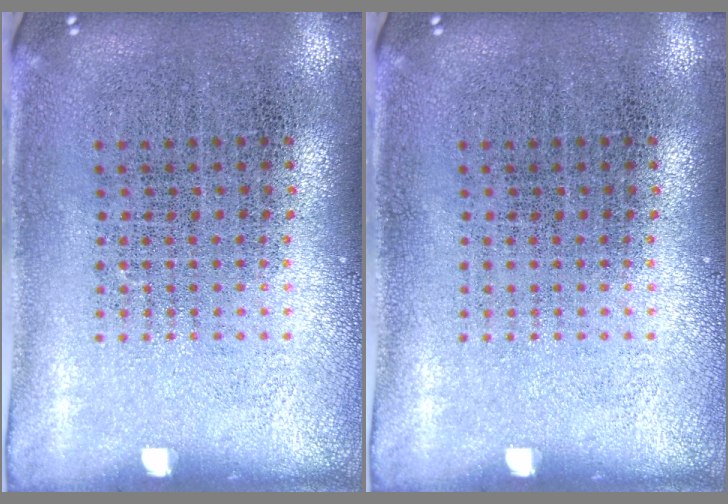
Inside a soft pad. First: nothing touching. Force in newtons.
{"total": 0.0}